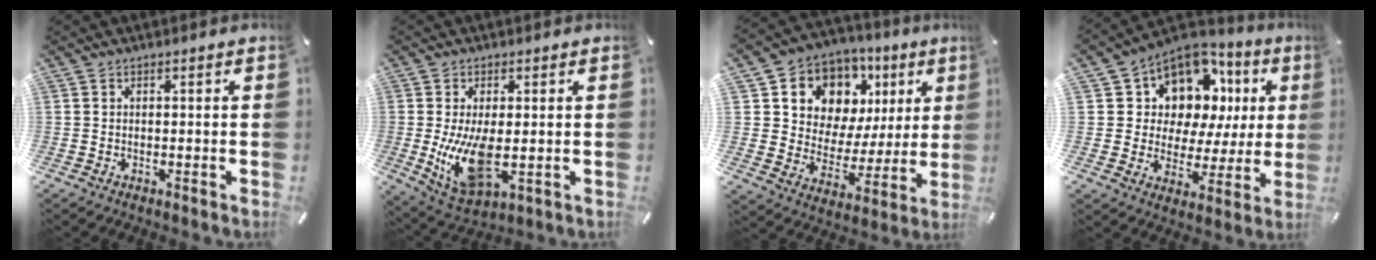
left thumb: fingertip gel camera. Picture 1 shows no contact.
{"total": 11.5, "force": [-0.4, 5.8, 9.9], "torque": [-0.210, -0.027, -0.005]}
{"total": 10.8, "force": [5.9, 8.8, 2.2], "torque": [-0.041, -0.064, 0.111]}
{"total": 10.4, "force": [5.9, 7.9, 3.4], "torque": [-0.065, -0.061, 0.108]}